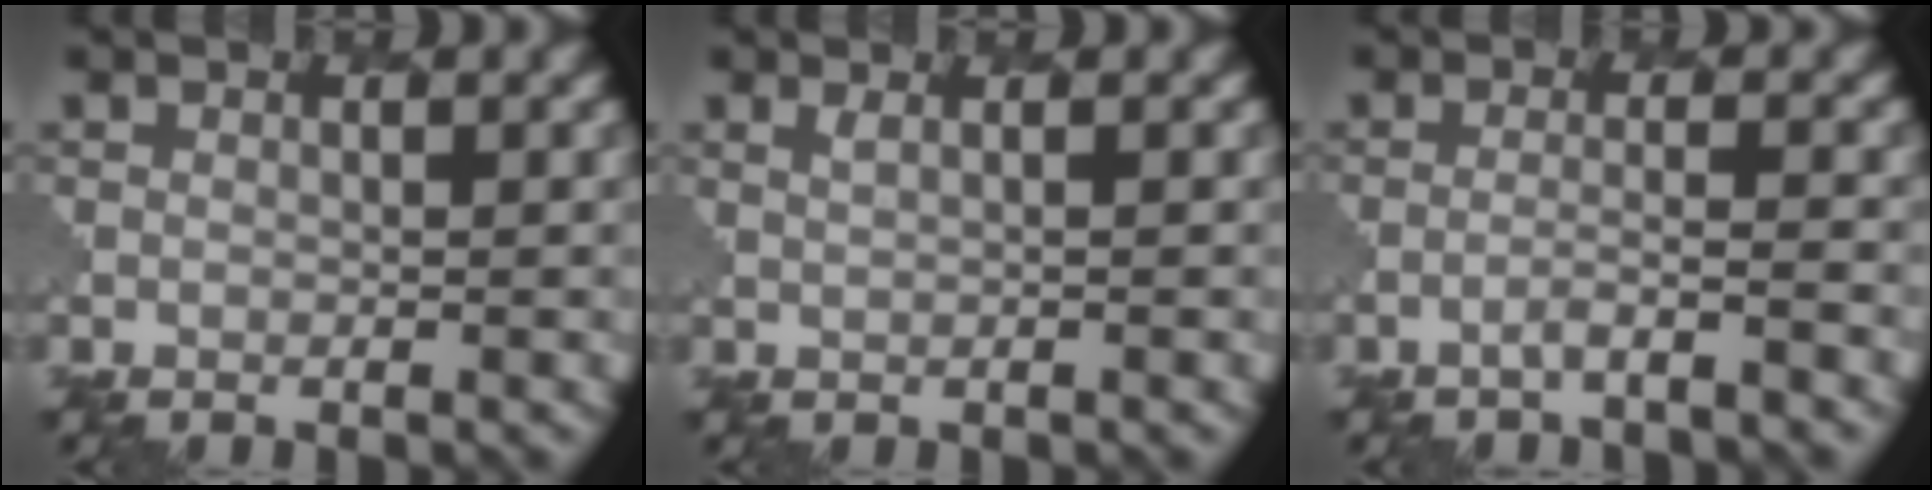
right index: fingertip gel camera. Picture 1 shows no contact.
{"total": 1.4, "force": [1.0, 0.5, 0.9], "torque": [-0.016, -0.002, 0.009]}
{"total": 1.7, "force": [-1.1, 0.1, 1.3], "torque": [-0.014, 0.011, -0.032]}